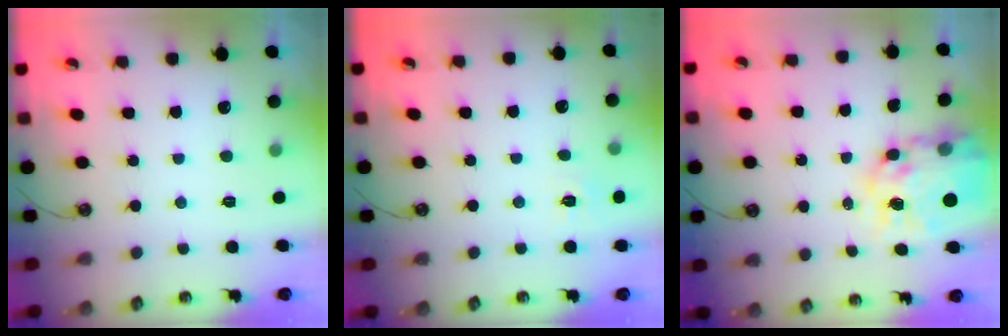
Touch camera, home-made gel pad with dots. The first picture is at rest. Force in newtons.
{"total": 5.3, "press": 5.3, "slide": 0.6}
{"total": 15.3, "press": 15.2, "slide": 1.5}